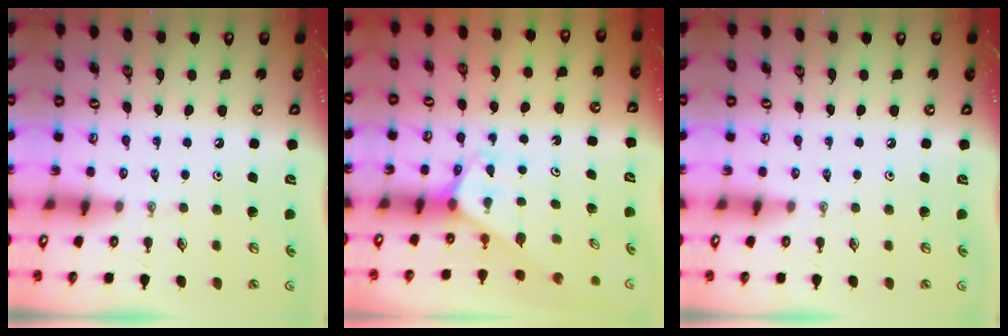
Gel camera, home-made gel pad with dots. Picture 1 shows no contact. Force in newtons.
{"total": 2.5, "press": 2.5, "slide": 0.1}
{"total": 0.0}